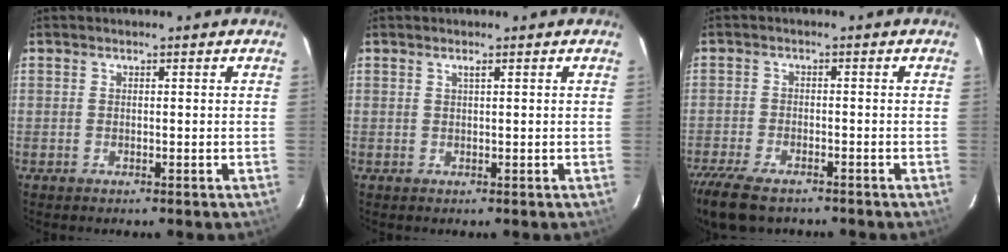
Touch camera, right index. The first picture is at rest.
{"total": 0.6, "force": [0.4, -0.1, 0.5], "torque": [-0.009, 0.002, 0.006]}
{"total": 10.8, "force": [-8.4, 4.0, 5.4], "torque": [-0.142, -0.036, -0.154]}